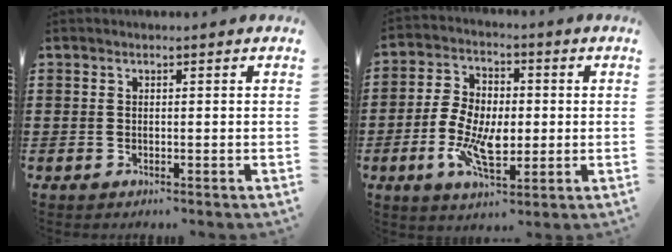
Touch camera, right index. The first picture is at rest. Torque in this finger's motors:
{"motor_torque": [2.14, 0.00, 0.40, 0.21]}